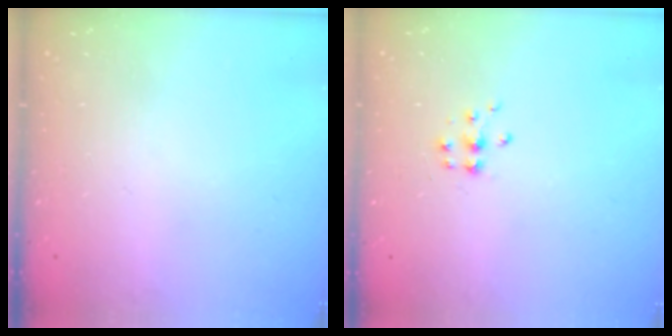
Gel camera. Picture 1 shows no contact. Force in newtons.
{"total": 5.7, "press": 5.6, "slide": 0.4}